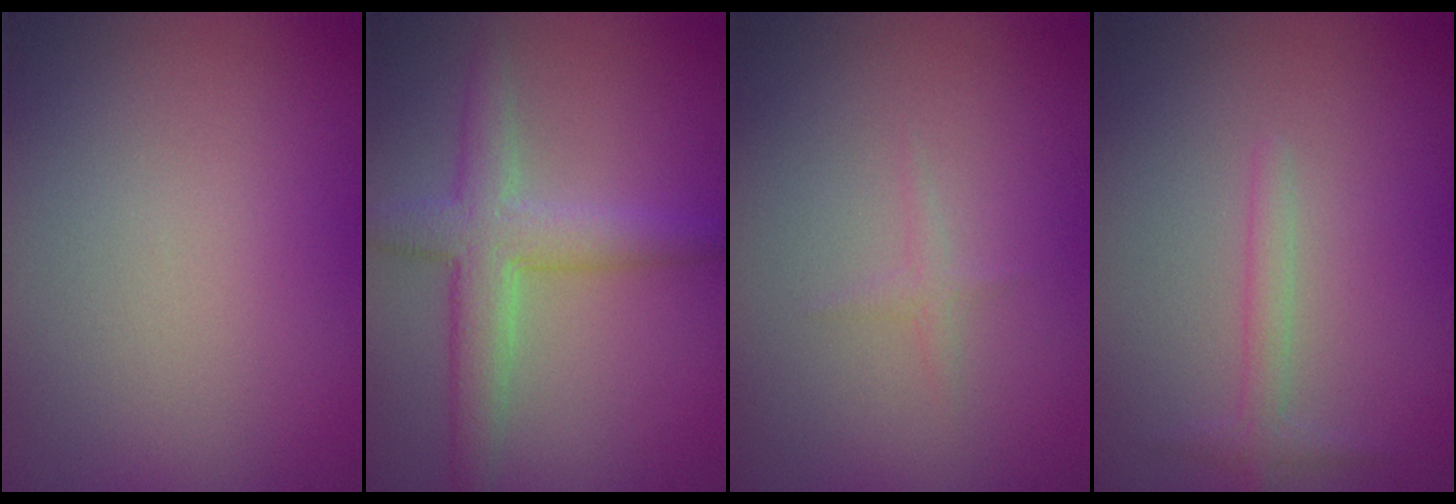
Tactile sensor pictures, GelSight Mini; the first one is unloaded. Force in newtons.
{"total": 4.3, "press": 4.3, "slide": 0.1}
{"total": 0.8, "press": 0.8, "slide": 0.1}
{"total": 1.4, "press": 1.4, "slide": 0.0}